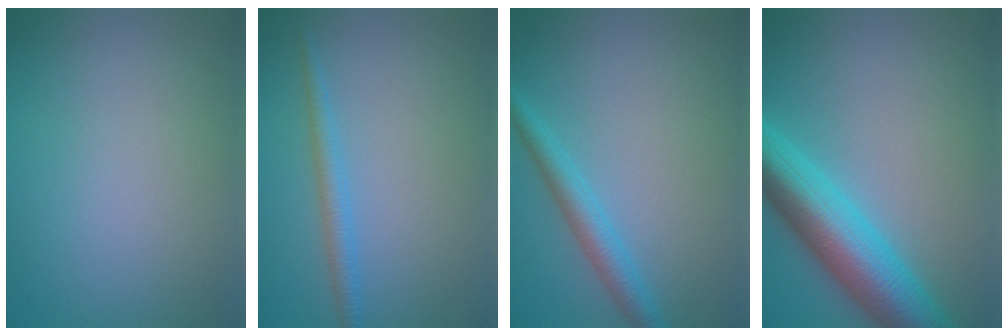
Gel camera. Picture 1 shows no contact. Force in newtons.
{"total": 1.9, "press": 1.9, "slide": 0.1}
{"total": 2.9, "press": 2.9, "slide": 0.1}
{"total": 9.0, "press": 9.0, "slide": 0.3}